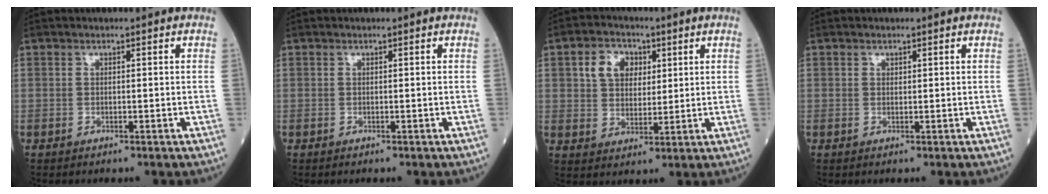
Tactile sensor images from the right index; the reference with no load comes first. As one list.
[{"total": 0.0}, {"total": 6.7, "force": [2.5, 4.8, 4.0], "torque": [-0.078, 0.020, 0.050]}, {"total": 0.5, "force": [0.4, 0.3, 0.2], "torque": [-0.003, 0.001, 0.007]}]